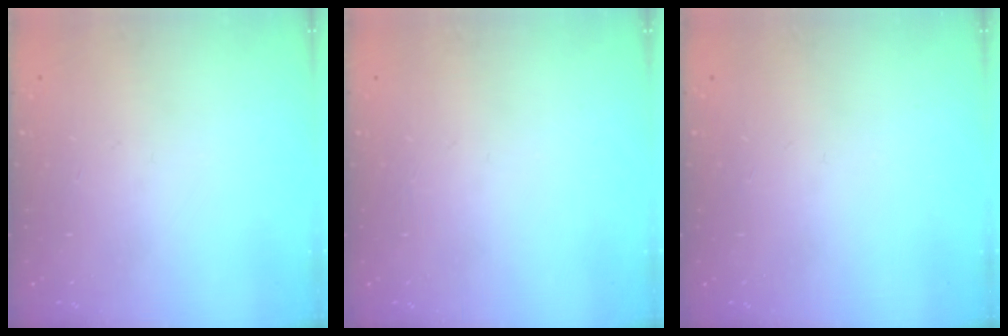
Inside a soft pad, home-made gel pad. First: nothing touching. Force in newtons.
{"total": 0.0}
{"total": 0.0}